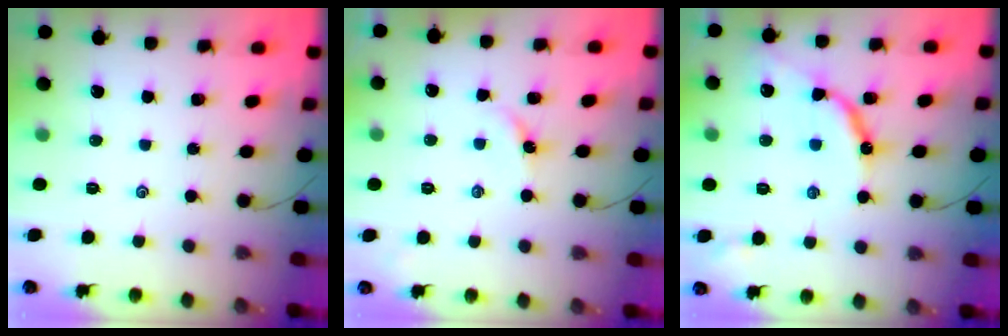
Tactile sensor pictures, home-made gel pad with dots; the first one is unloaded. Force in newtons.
{"total": 3.4, "press": 3.3, "slide": 0.4}
{"total": 10.4, "press": 10.4, "slide": 0.6}